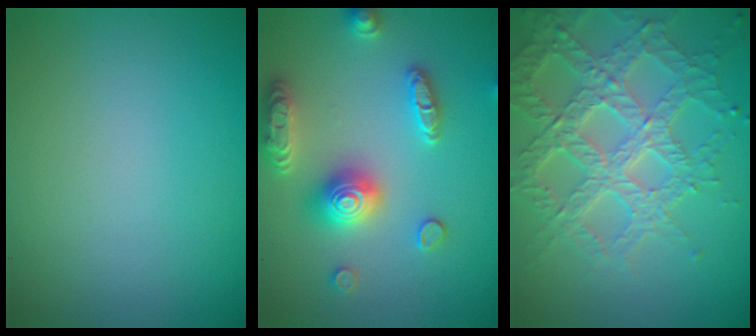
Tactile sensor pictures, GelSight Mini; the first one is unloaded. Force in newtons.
{"total": 5.4, "press": 5.3, "slide": 0.9}
{"total": 6.9, "press": 5.2, "slide": 4.5}